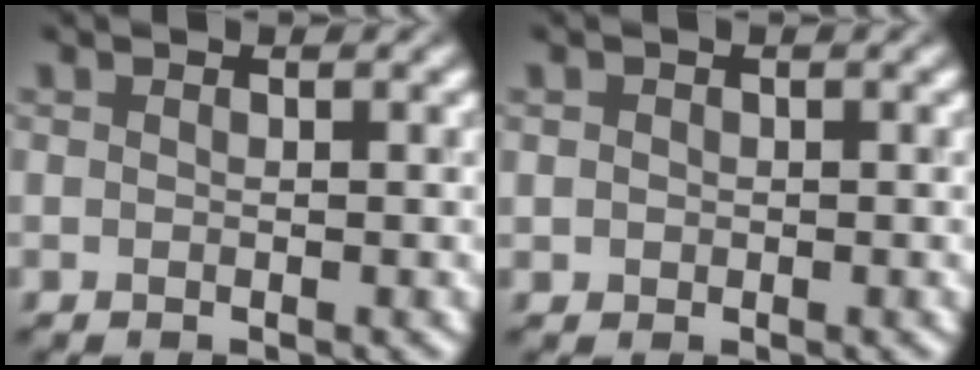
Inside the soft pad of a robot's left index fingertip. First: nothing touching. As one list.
[{"total": 0.7, "force": [0.1, 0.7, 0.2], "torque": [0.003, 0.001, 0.002]}]